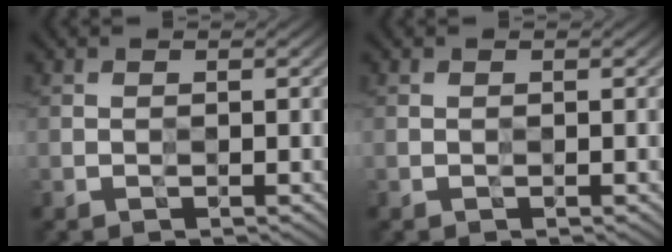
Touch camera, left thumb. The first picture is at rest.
{"total": 0.0}